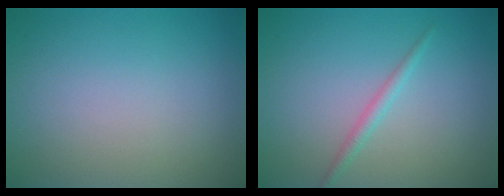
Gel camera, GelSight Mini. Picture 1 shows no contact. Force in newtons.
{"total": 1.3, "press": 1.3, "slide": 0.0}